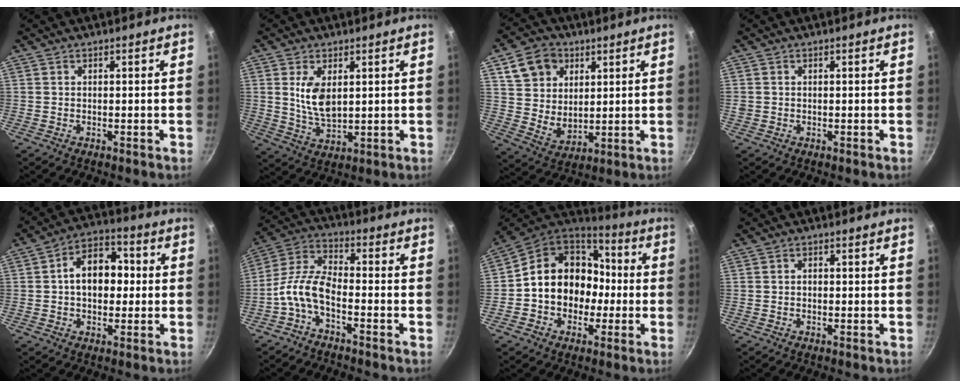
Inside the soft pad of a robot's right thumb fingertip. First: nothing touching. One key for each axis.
{"total": 7.3, "fx": 1.8, "fy": 3.9, "fz": 5.9, "tx": -0.105, "ty": -0.022, "tz": 0.041}
{"total": 11.8, "fx": 4.9, "fy": 9.2, "fz": 5.3, "tx": -0.070, "ty": -0.015, "tz": 0.096}
{"total": 0.9, "fx": -0.1, "fy": 0.8, "fz": 0.2, "tx": -0.004, "ty": 0.002, "tz": 0.001}
{"total": 11.4, "fx": 0.5, "fy": 8.0, "fz": 8.0, "tx": -0.080, "ty": 0.030, "tz": -0.005}
{"total": 8.5, "fx": -3.8, "fy": 3.7, "fz": 6.6, "tx": -0.141, "ty": 0.041, "tz": -0.090}
{"total": 16.2, "fx": -1.2, "fy": 13.7, "fz": 8.6, "tx": -0.097, "ty": 0.048, "tz": -0.024}
{"total": 0.9, "fx": -0.3, "fy": 0.8, "fz": 0.5, "tx": -0.008, "ty": 0.004, "tz": -0.005}